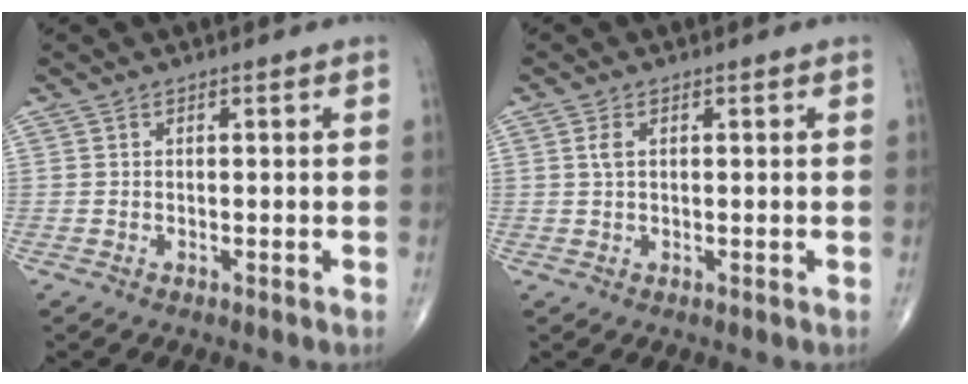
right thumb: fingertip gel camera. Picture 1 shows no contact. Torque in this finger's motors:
{"motor_torque": [-0.10, 0.04, 0.12, 0.05, 0.00]}